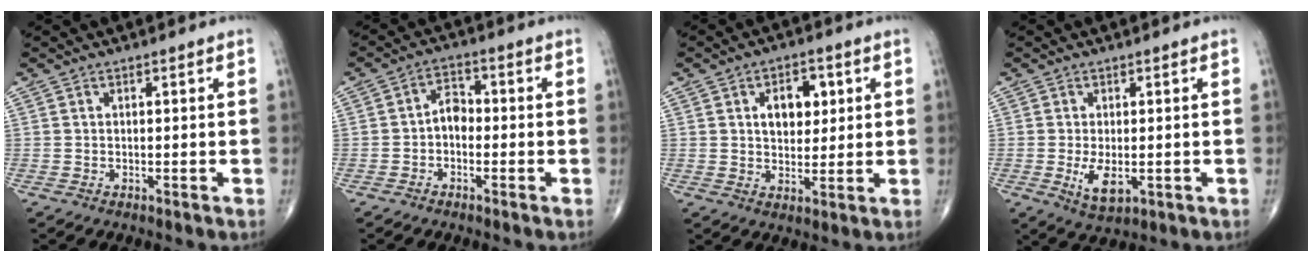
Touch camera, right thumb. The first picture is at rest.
{"total": 4.2, "force": [-0.9, 2.9, 2.9], "torque": [-0.034, 0.020, -0.027]}
{"total": 7.7, "force": [2.2, 4.9, 5.4], "torque": [-0.050, -0.007, 0.034]}
{"total": 5.0, "force": [-0.9, 2.5, 4.2], "torque": [-0.074, -0.012, -0.009]}